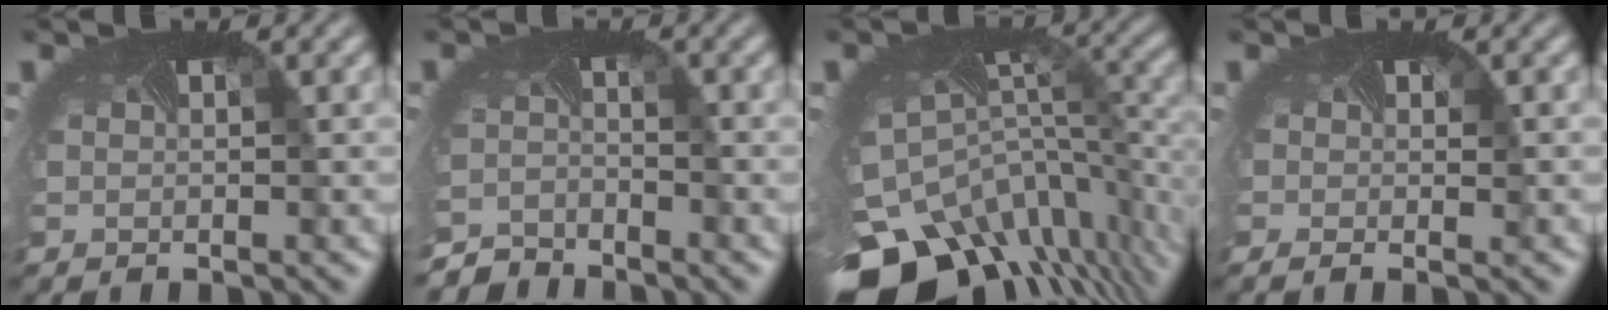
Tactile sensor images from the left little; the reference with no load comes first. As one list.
[{"total": 3.8, "force": [-3.6, 0.4, -1.1], "torque": [-0.001, -0.021, -0.070]}, {"total": 12.4, "force": [-7.0, 7.3, 7.3], "torque": [-0.202, -0.050, -0.091]}, {"total": 1.4, "force": [-0.5, 0.5, 1.2], "torque": [-0.025, -0.008, -0.010]}]